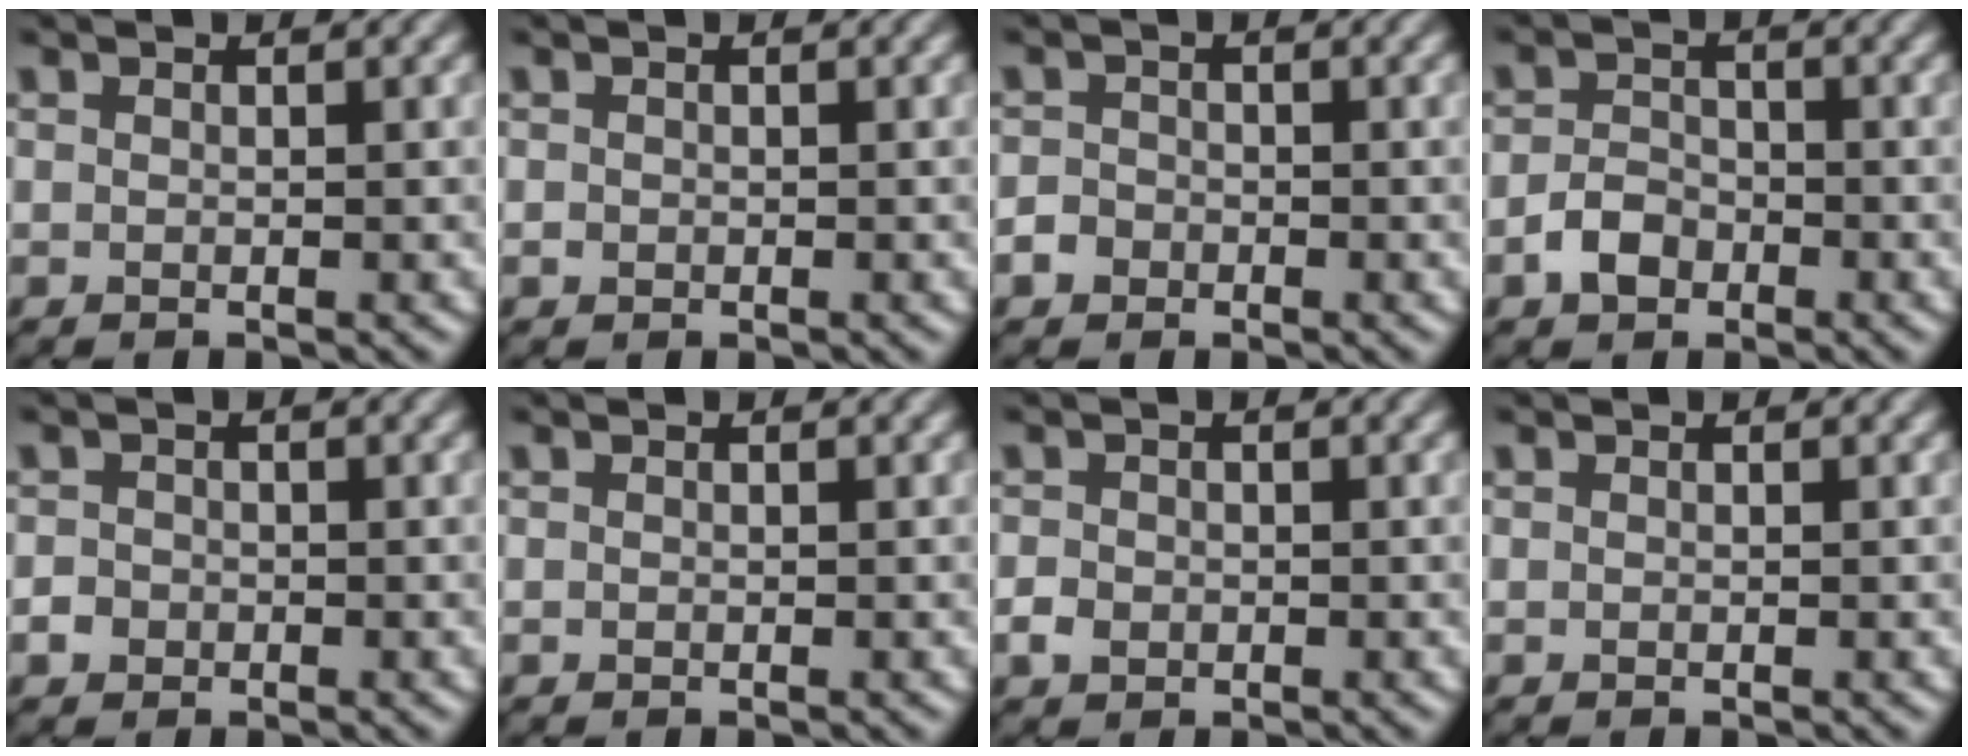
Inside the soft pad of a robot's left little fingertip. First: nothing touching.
{"total": 0.6, "force": [-0.1, 0.5, 0.2], "torque": [0.001, -0.002, -0.001]}
{"total": 2.2, "force": [-1.1, 1.8, 0.5], "torque": [0.003, 0.005, -0.026]}
{"total": 2.6, "force": [-1.6, 1.6, 1.1], "torque": [-0.020, 0.008, -0.033]}
{"total": 2.0, "force": [-0.8, 1.8, 0.5], "torque": [0.004, 0.011, -0.021]}
{"total": 0.0}
{"total": 1.5, "force": [-0.6, 1.2, 0.6], "torque": [-0.009, 0.001, -0.012]}
{"total": 0.0}